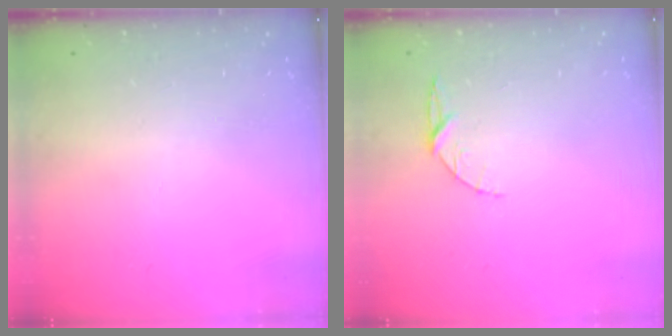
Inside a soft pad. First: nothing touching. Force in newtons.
{"total": 5.1, "press": 5.1, "slide": 0.4}